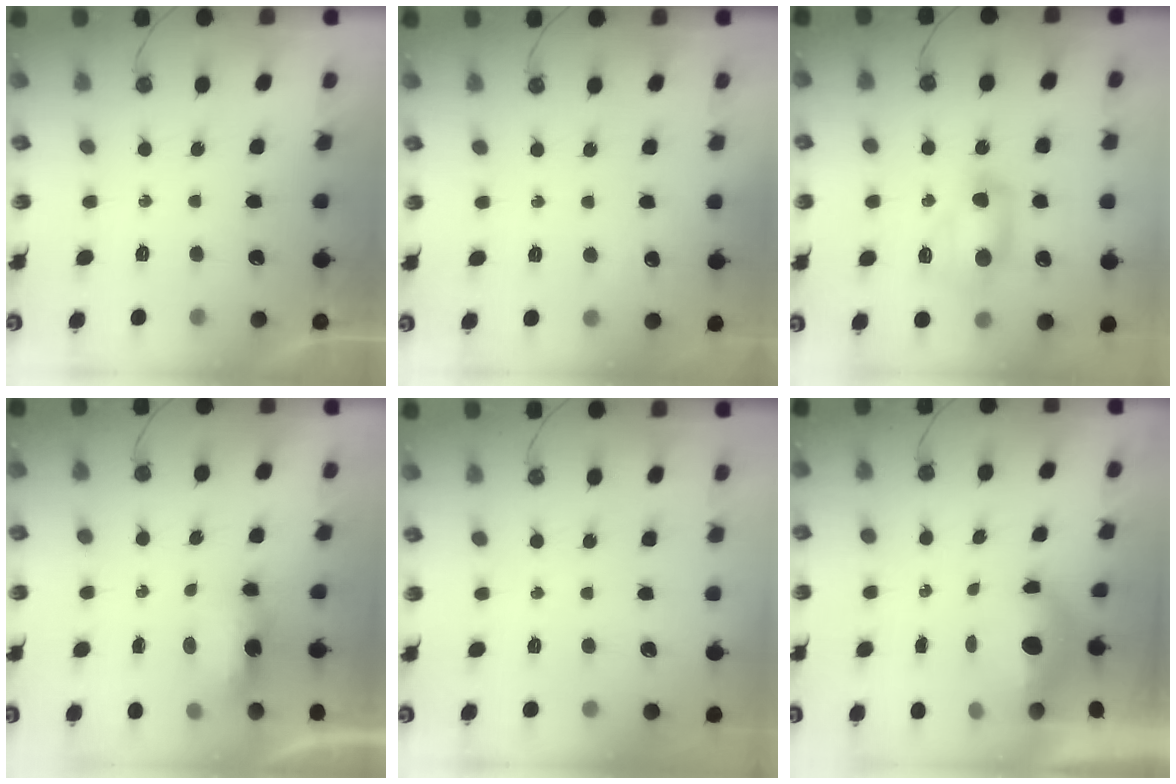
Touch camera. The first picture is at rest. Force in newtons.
{"total": 3.7, "press": 3.6, "slide": 0.9}
{"total": 12.3, "press": 11.5, "slide": 4.2}
{"total": 8.5, "press": 6.8, "slide": 5.0}
{"total": 0.0}
{"total": 11.4, "press": 6.5, "slide": 9.4}